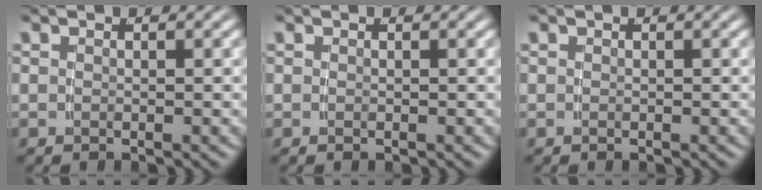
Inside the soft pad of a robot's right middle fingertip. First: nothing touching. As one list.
[{"total": 0.0}, {"total": 0.0}]